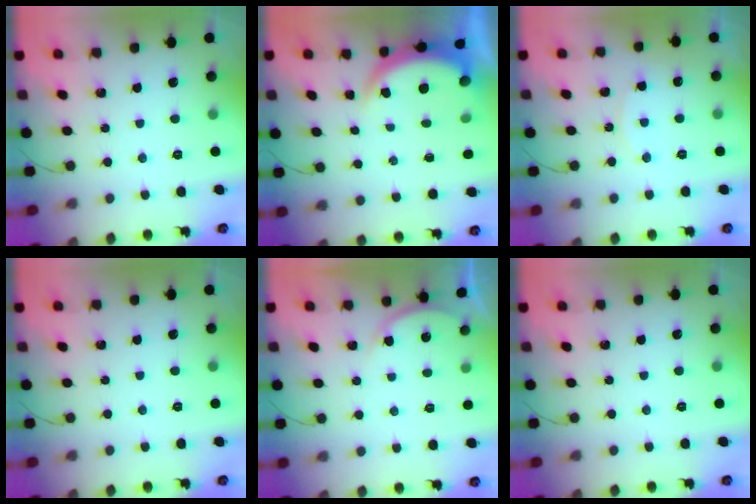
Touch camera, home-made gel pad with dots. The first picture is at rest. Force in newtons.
{"total": 5.2, "press": 5.2, "slide": 0.7}
{"total": 6.6, "press": 6.6, "slide": 0.5}
{"total": 0.0}
{"total": 2.9, "press": 2.9, "slide": 0.5}
{"total": 0.0}